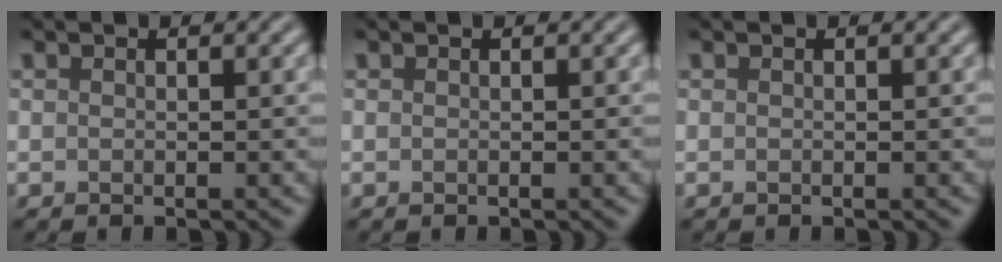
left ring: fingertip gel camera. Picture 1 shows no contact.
{"total": 0.0}
{"total": 0.0}